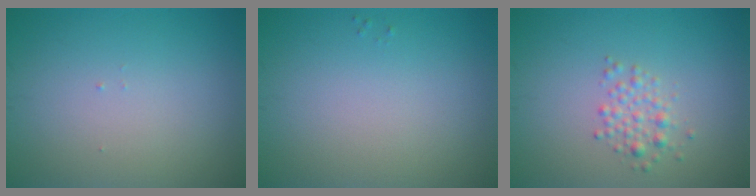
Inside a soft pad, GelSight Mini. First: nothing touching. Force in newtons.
{"total": 0.0}
{"total": 1.9, "press": 1.9, "slide": 0.1}